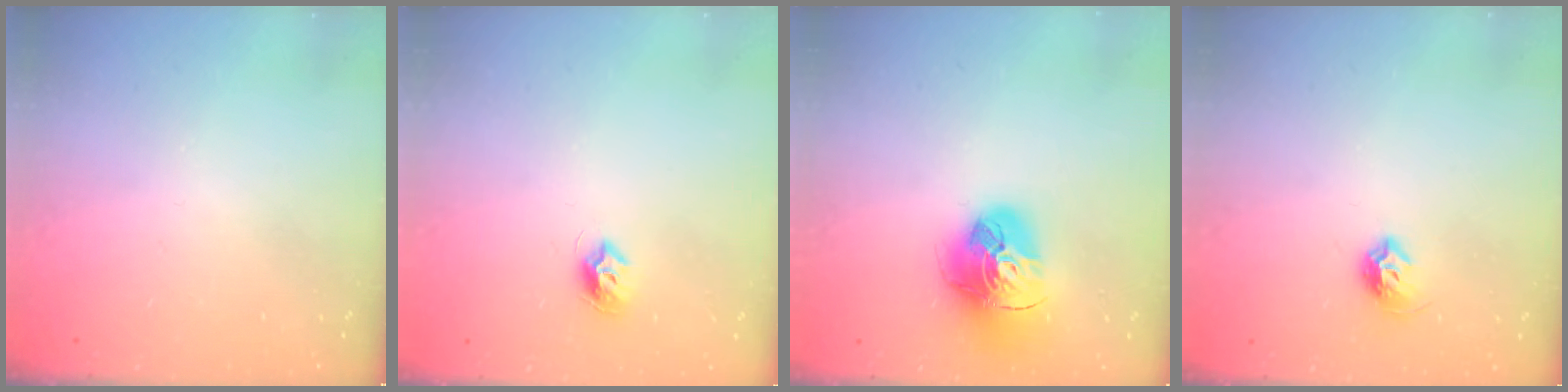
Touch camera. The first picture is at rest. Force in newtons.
{"total": 7.1, "press": 7.1, "slide": 0.5}
{"total": 15.5, "press": 15.4, "slide": 1.7}
{"total": 7.0, "press": 6.9, "slide": 0.8}